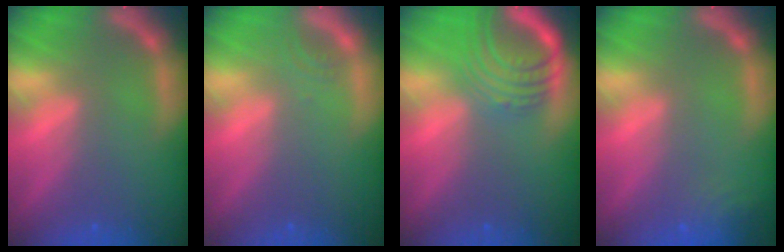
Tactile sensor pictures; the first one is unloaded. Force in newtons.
{"total": 1.0}
{"total": 7.6}
{"total": 3.0}